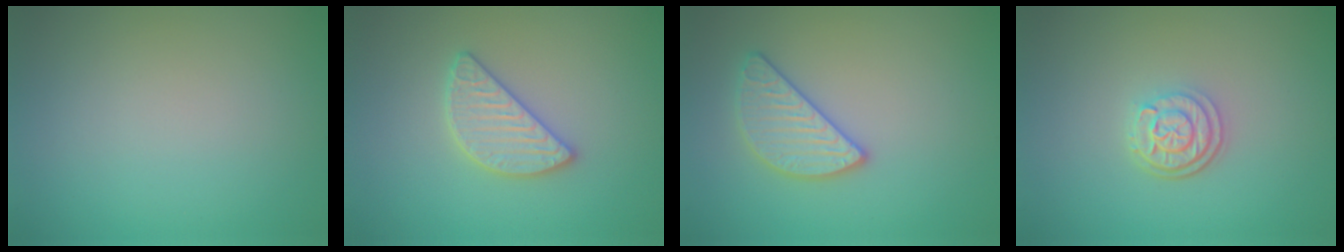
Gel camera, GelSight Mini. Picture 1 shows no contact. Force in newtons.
{"total": 2.9, "press": 2.9, "slide": 0.3}
{"total": 2.7, "press": 2.7, "slide": 0.1}
{"total": 3.1, "press": 2.4, "slide": 1.8}